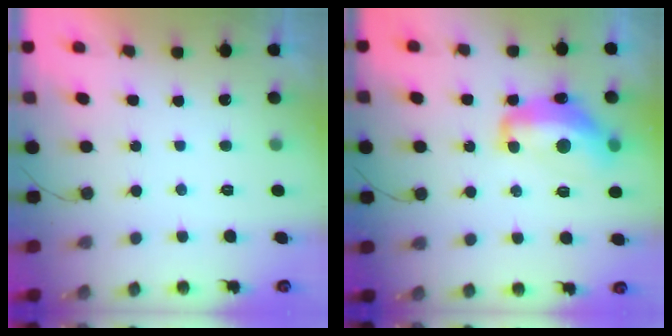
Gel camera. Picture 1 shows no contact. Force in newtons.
{"total": 14.4, "press": 14.3, "slide": 1.1}